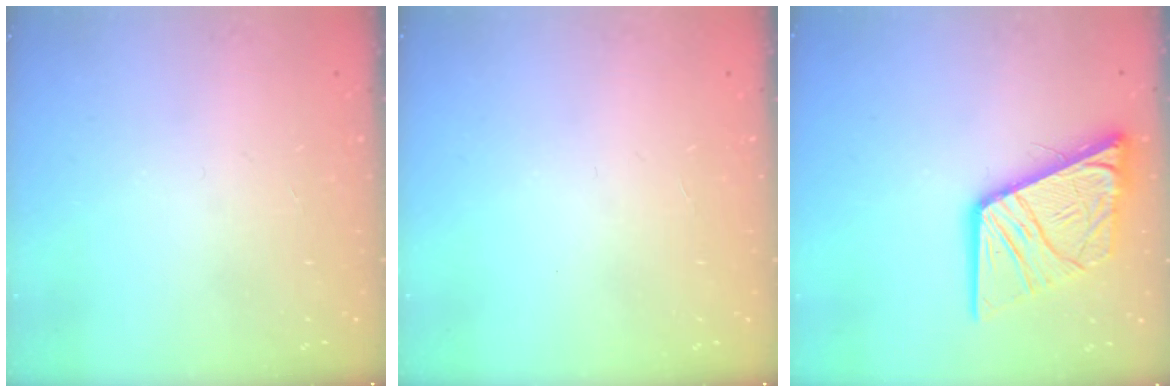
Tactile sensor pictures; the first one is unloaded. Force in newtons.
{"total": 0.0}
{"total": 17.7, "press": 17.6, "slide": 2.1}